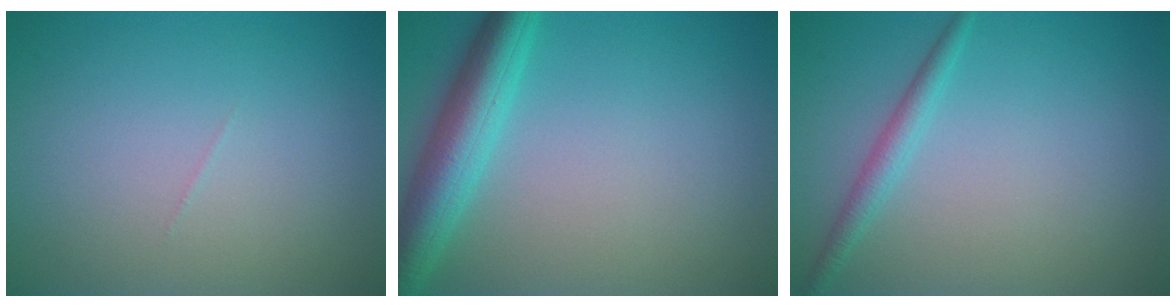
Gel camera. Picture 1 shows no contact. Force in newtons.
{"total": 5.4, "press": 5.4, "slide": 0.1}
{"total": 1.8, "press": 1.8, "slide": 0.0}